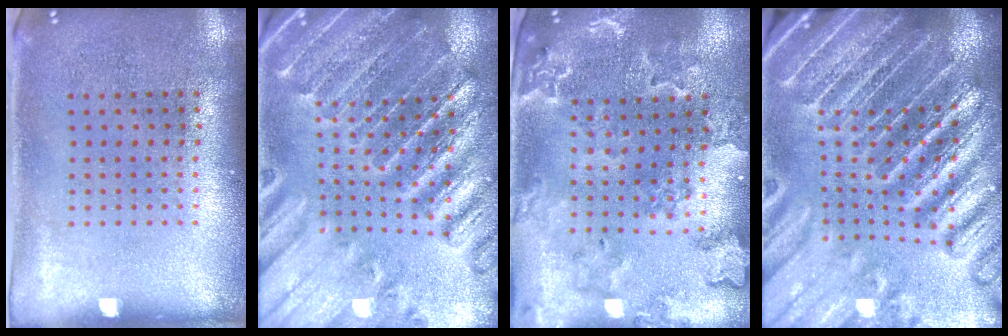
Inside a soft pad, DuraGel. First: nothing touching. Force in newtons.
{"total": 2.8, "press": 2.8, "slide": 0.4}
{"total": 1.8, "press": 1.8, "slide": 0.3}
{"total": 5.3, "press": 4.6, "slide": 2.5}